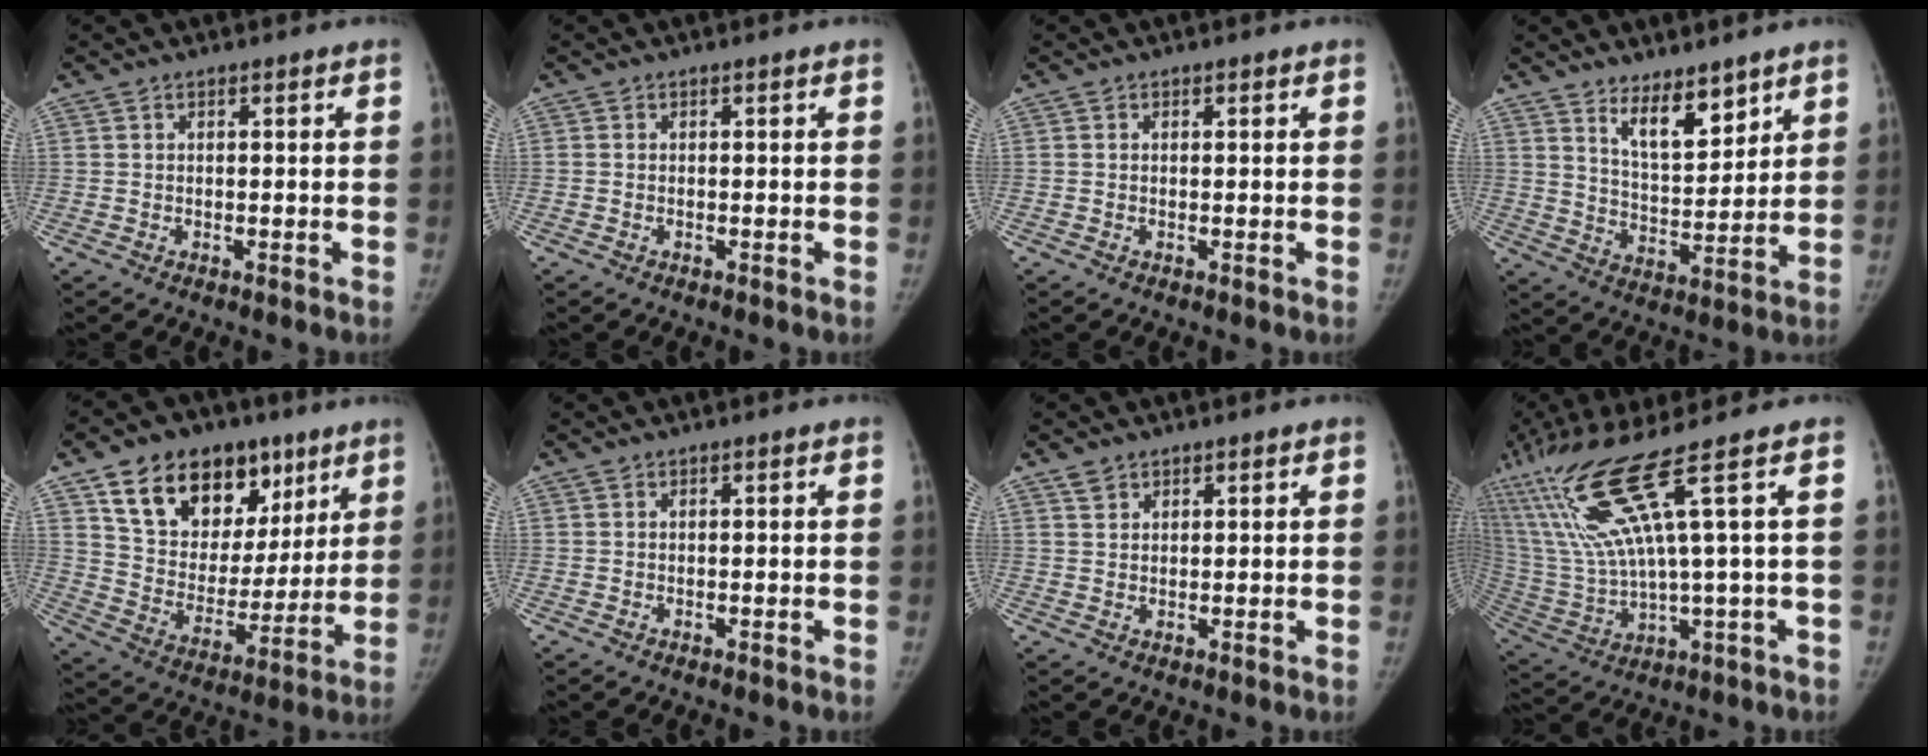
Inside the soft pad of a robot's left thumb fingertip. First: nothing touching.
{"total": 0.0}
{"total": 0.0}
{"total": 9.3, "force": [6.5, 3.8, 5.6], "torque": [-0.067, -0.057, 0.116]}
{"total": 22.4, "force": [12.1, 14.8, 11.6], "torque": [-0.138, -0.024, 0.206]}
{"total": 0.0}
{"total": 2.2, "force": [1.6, 1.4, 0.4], "torque": [0.002, -0.004, 0.027]}
{"total": 18.7, "force": [7.8, 0.8, 17.0], "torque": [-0.365, -0.016, 0.157]}